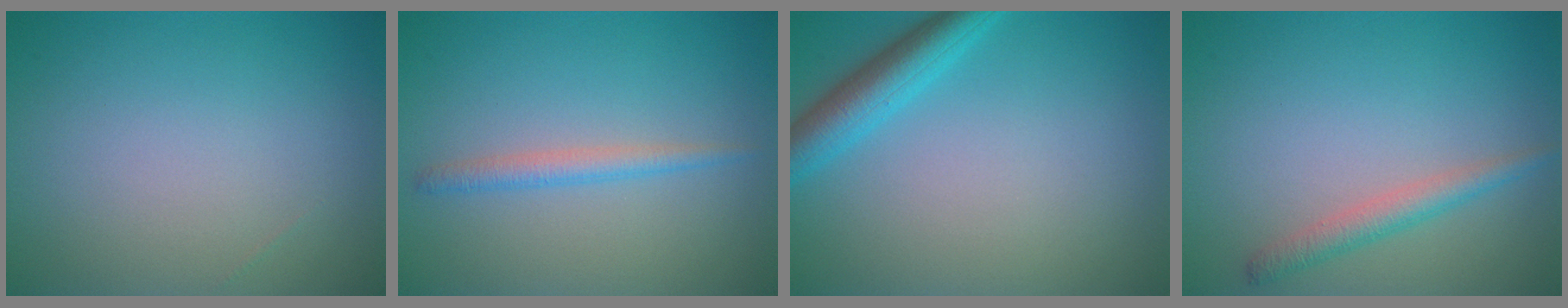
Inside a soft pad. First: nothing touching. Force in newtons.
{"total": 1.7, "press": 1.7, "slide": 0.1}
{"total": 3.9, "press": 3.9, "slide": 0.2}
{"total": 2.2, "press": 2.2, "slide": 0.0}